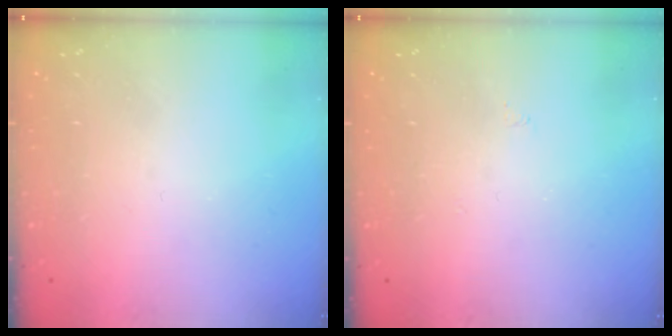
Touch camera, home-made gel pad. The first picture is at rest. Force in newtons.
{"total": 3.4, "press": 3.3, "slide": 0.5}